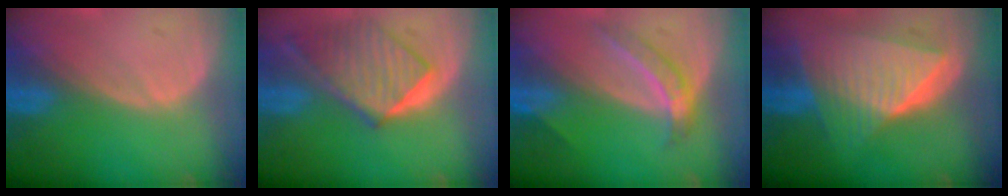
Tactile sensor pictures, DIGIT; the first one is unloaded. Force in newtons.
{"total": 7.2, "press": 7.2, "slide": 0.5}
{"total": 4.5, "press": 4.3, "slide": 1.2}
{"total": 9.6, "press": 9.5, "slide": 0.6}